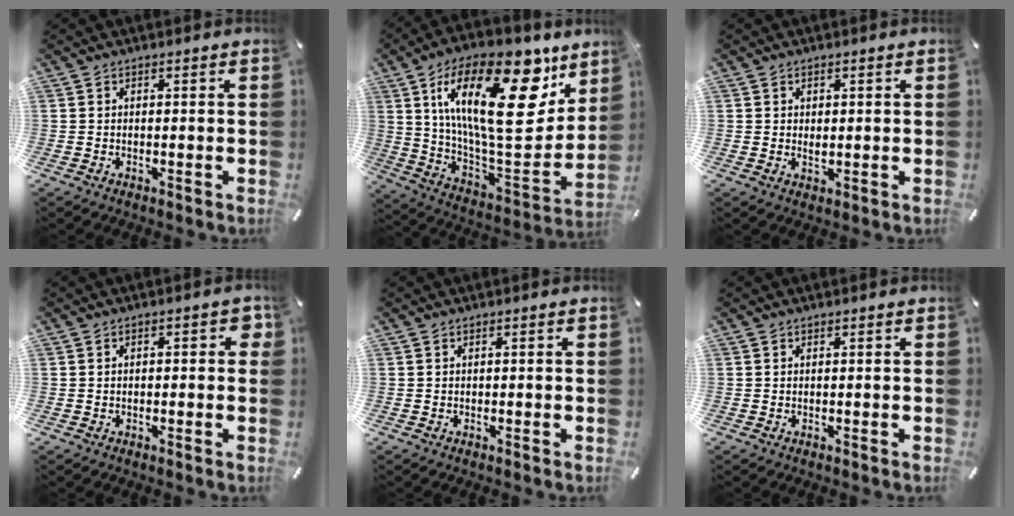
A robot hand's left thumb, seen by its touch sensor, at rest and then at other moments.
{"total": 30.0, "force": [13.6, 12.7, 23.5], "torque": [-0.388, -0.089, 0.229]}
{"total": 1.1, "force": [0.4, 0.8, 0.5], "torque": [-0.004, 0.000, 0.006]}
{"total": 2.7, "force": [0.0, 1.3, 2.3], "torque": [-0.027, 0.003, -0.005]}
{"total": 0.0}
{"total": 0.0}